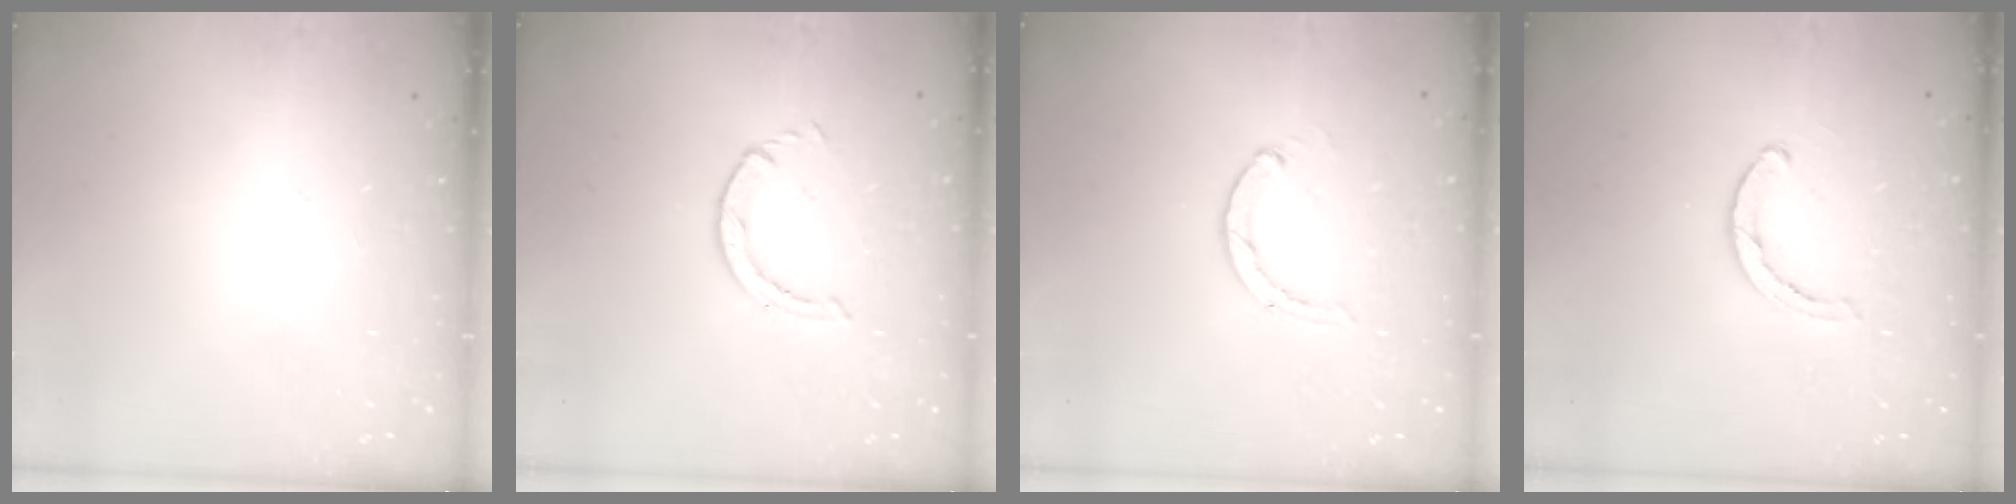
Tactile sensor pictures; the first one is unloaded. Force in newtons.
{"total": 0.8, "press": 0.7, "slide": 0.1}
{"total": 2.8, "press": 2.8, "slide": 0.5}
{"total": 2.8, "press": 2.8, "slide": 0.2}